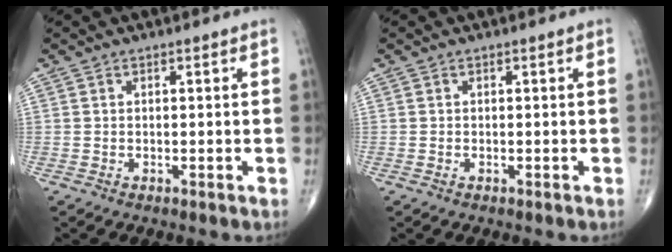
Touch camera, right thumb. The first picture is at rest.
{"total": 0.0}